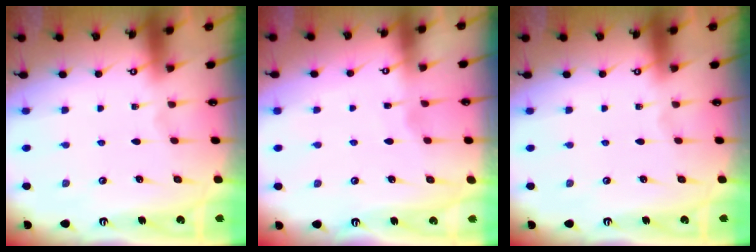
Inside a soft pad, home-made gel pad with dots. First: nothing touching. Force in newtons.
{"total": 2.2, "press": 2.2, "slide": 0.3}
{"total": 0.0}